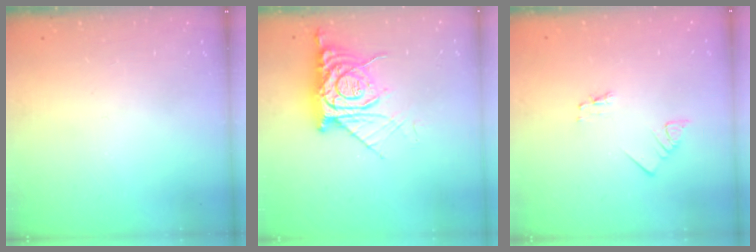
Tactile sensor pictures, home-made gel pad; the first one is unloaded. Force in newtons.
{"total": 12.2, "press": 12.1, "slide": 1.3}
{"total": 2.5, "press": 2.5, "slide": 0.2}